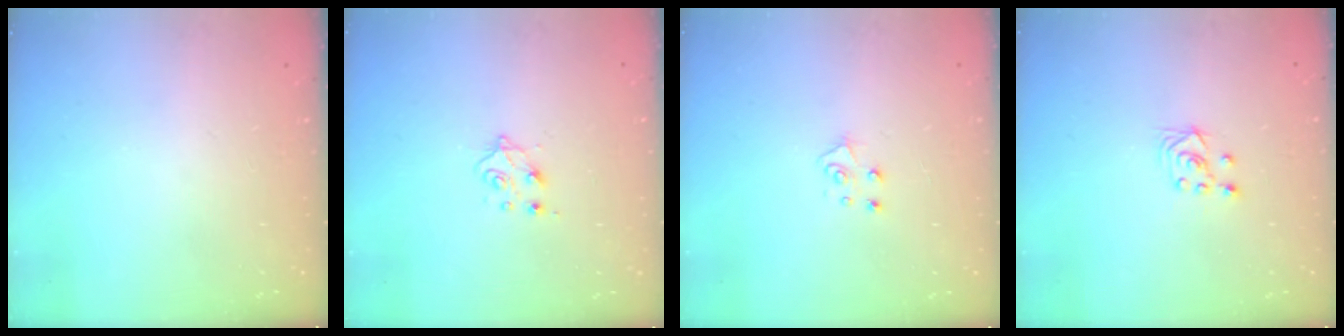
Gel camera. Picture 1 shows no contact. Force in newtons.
{"total": 5.5, "press": 5.4, "slide": 0.6}
{"total": 5.1, "press": 5.1, "slide": 0.5}
{"total": 2.8, "press": 2.6, "slide": 1.1}